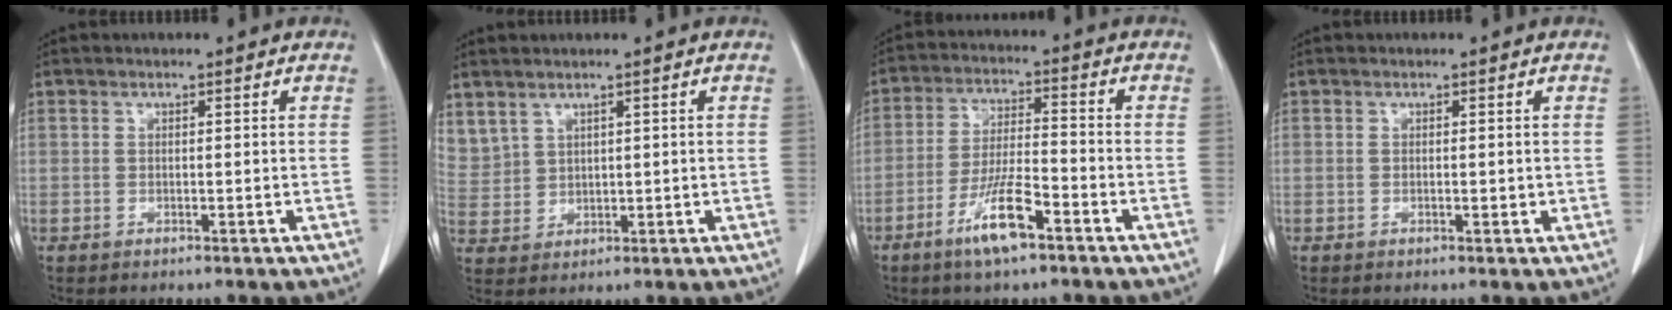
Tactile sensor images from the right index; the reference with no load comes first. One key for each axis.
{"total": 6.7, "fx": 4.2, "fy": 4.8, "fz": 2.2, "tx": -0.070, "ty": 0.012, "tz": 0.106}
{"total": 8.7, "fx": -5.2, "fy": 1.3, "fz": 6.9, "tx": -0.136, "ty": -0.009, "tz": -0.095}
{"total": 0.8, "fx": -0.1, "fy": 0.4, "fz": 0.7, "tx": -0.010, "ty": 0.000, "tz": 0.000}